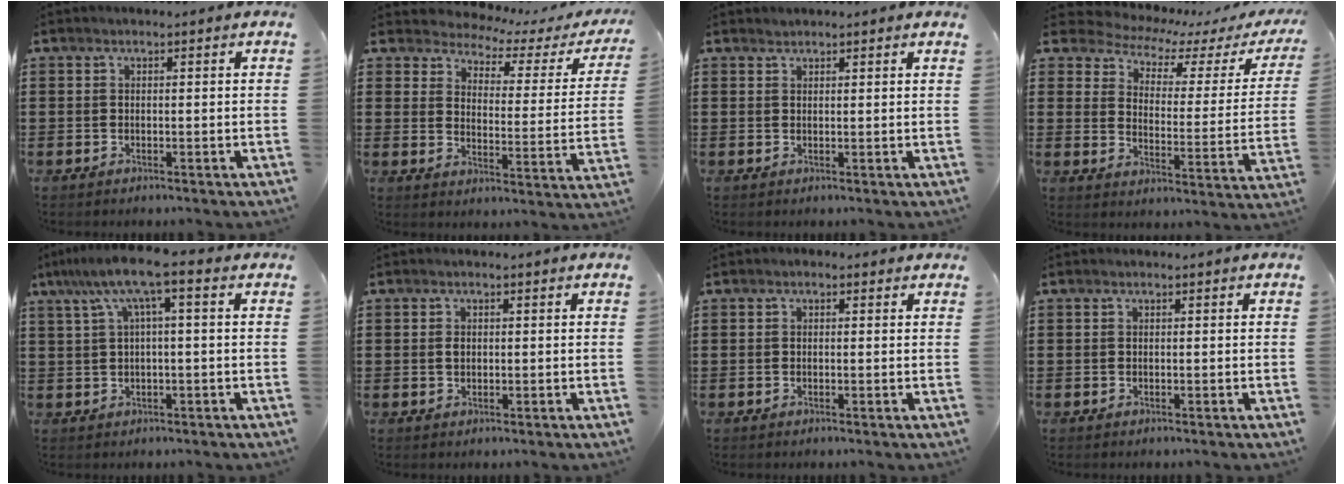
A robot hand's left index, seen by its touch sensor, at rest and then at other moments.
{"total": 3.3, "force": [3.1, 1.1, 0.5], "torque": [-0.036, -0.023, 0.046]}
{"total": 1.0, "force": [1.0, 0.0, -0.1], "torque": [0.000, -0.002, 0.020]}
{"total": 4.3, "force": [3.9, 1.4, 1.2], "torque": [-0.054, -0.032, 0.063]}
{"total": 7.1, "force": [1.8, 0.8, 6.9], "torque": [-0.142, 0.002, 0.025]}
{"total": 1.1, "force": [0.1, 0.8, 0.8], "torque": [-0.018, 0.005, 0.001]}
{"total": 0.7, "force": [0.0, 0.6, 0.4], "torque": [-0.009, 0.005, -0.001]}
{"total": 0.0}